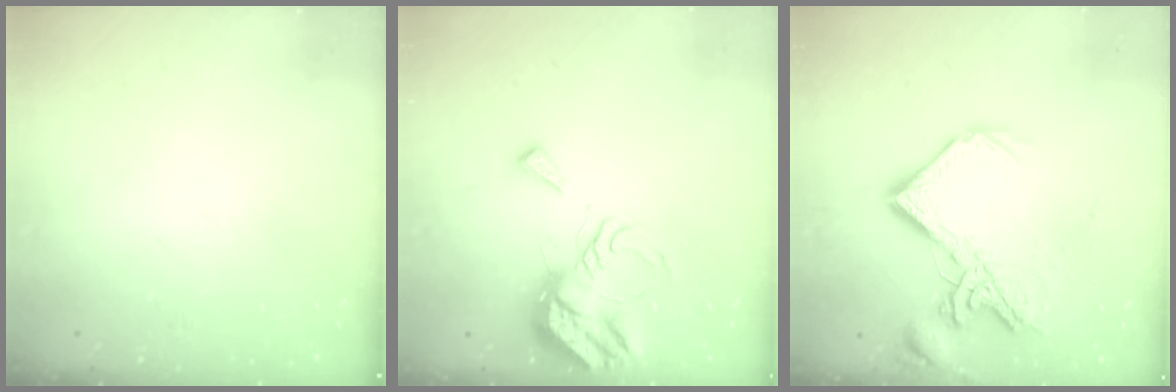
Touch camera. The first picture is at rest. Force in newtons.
{"total": 10.1, "press": 10.0, "slide": 1.2}
{"total": 15.0, "press": 14.9, "slide": 1.3}